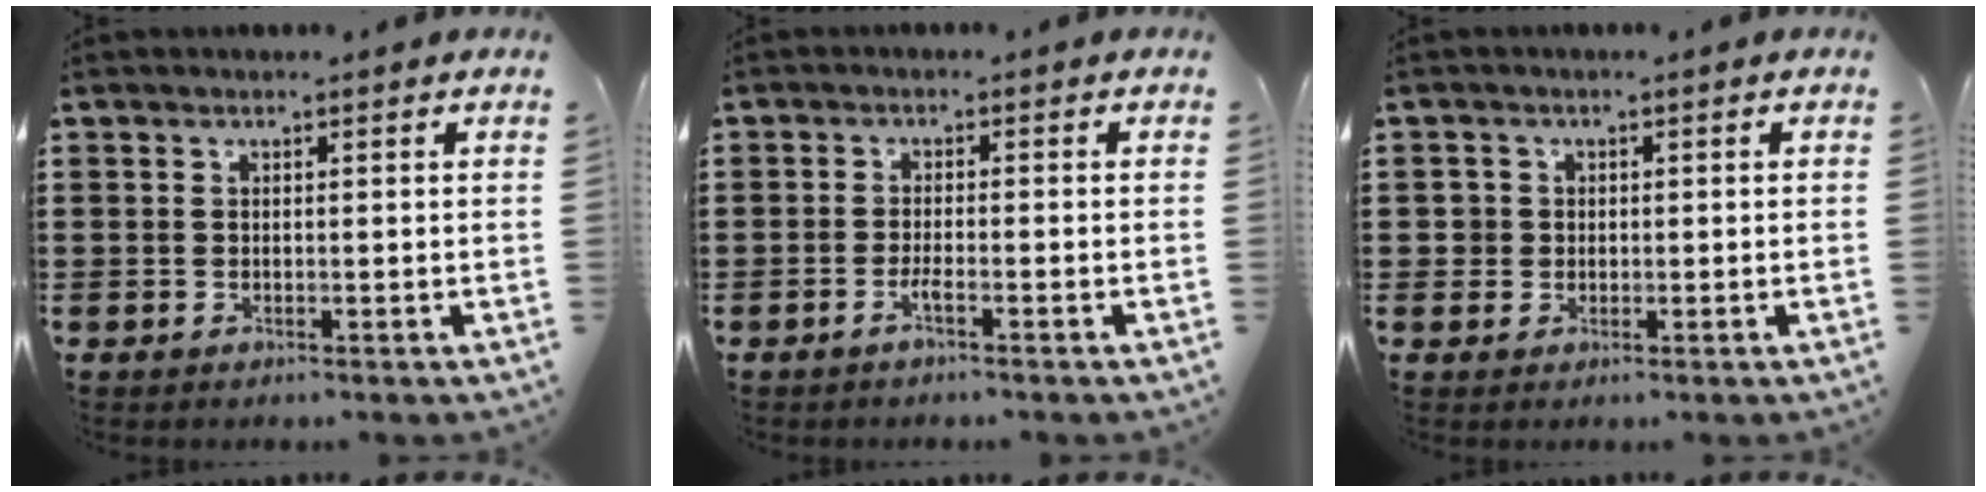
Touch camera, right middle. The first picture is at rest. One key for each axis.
{"total": 1.8, "fx": -1.0, "fy": 0.1, "fz": 1.5, "tx": -0.028, "ty": 0.000, "tz": -0.018}
{"total": 2.1, "fx": 0.1, "fy": 2.1, "fz": 0.3, "tx": -0.015, "ty": 0.009, "tz": -0.002}